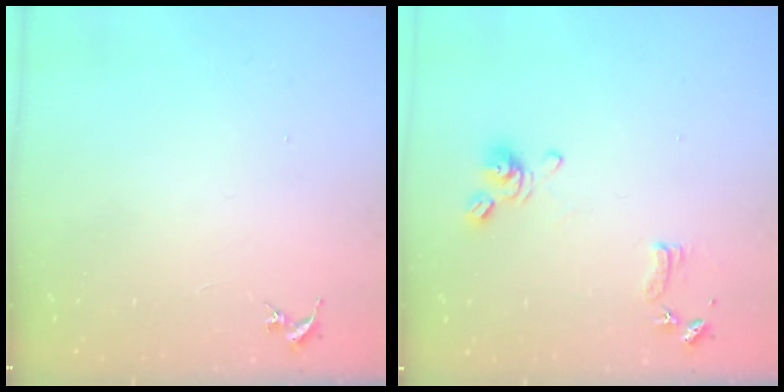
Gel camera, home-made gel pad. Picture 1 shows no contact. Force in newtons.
{"total": 9.8, "press": 9.7, "slide": 1.7}